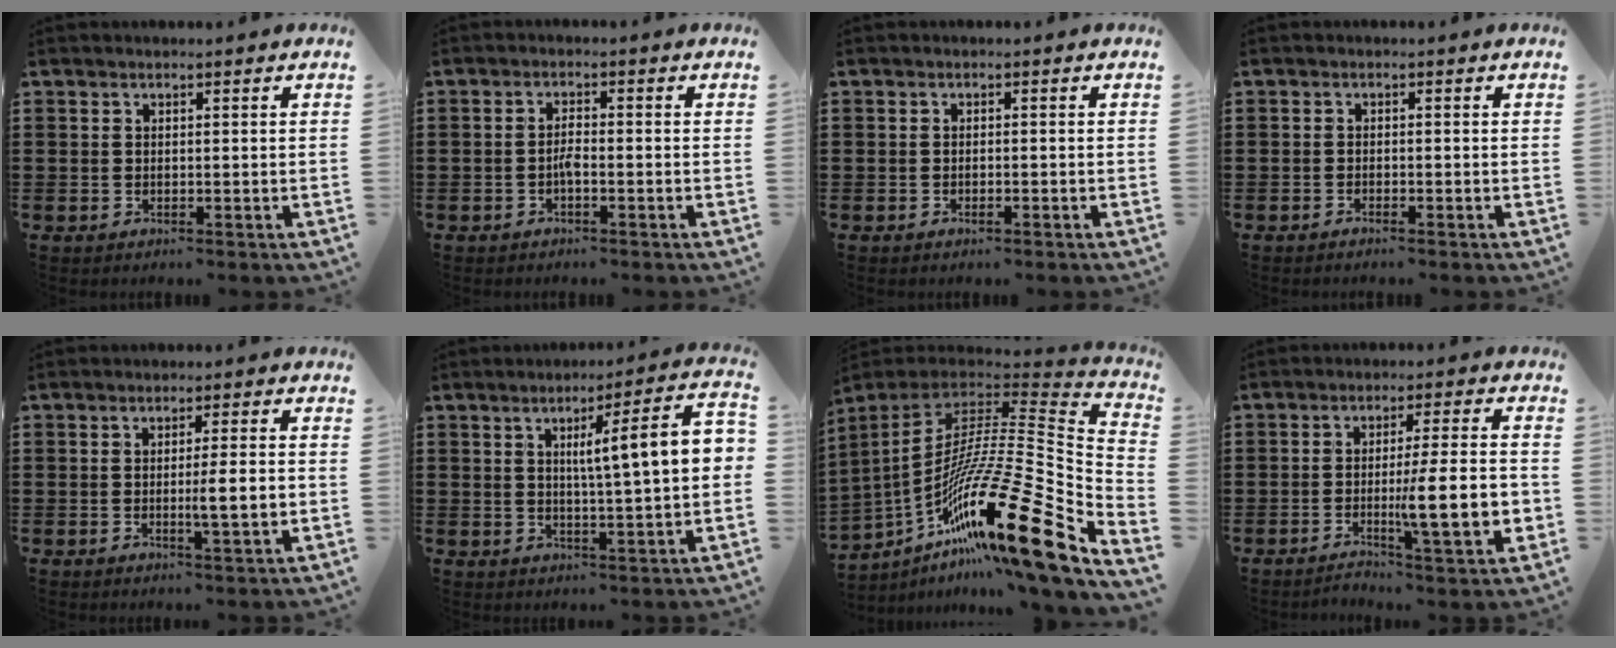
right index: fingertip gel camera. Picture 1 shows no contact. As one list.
[{"total": 1.8, "force": [-0.8, 0.3, 1.6], "torque": [-0.040, -0.002, -0.018]}, {"total": 0.7, "force": [-0.5, 0.1, 0.4], "torque": [-0.010, -0.003, -0.009]}, {"total": 0.9, "force": [-0.8, 0.0, 0.2], "torque": [-0.006, -0.002, -0.016]}, {"total": 4.4, "force": [-0.6, 0.1, 4.3], "torque": [-0.074, -0.004, -0.013]}, {"total": 8.6, "force": [1.4, 0.5, 8.4], "torque": [-0.141, -0.010, 0.014]}, {"total": 23.5, "force": [-11.9, 3.4, 20.0], "torque": [-0.347, -0.011, -0.220]}, {"total": 11.2, "force": [-2.4, 1.7, 10.8], "torque": [-0.167, -0.009, -0.042]}]